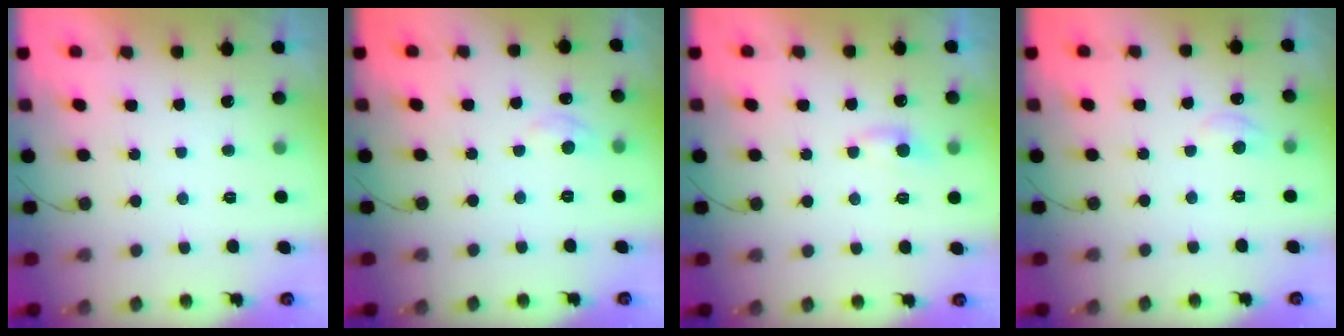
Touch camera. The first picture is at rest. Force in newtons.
{"total": 4.6, "press": 4.6, "slide": 0.5}
{"total": 4.3, "press": 4.2, "slide": 0.7}
{"total": 5.6, "press": 5.5, "slide": 0.7}